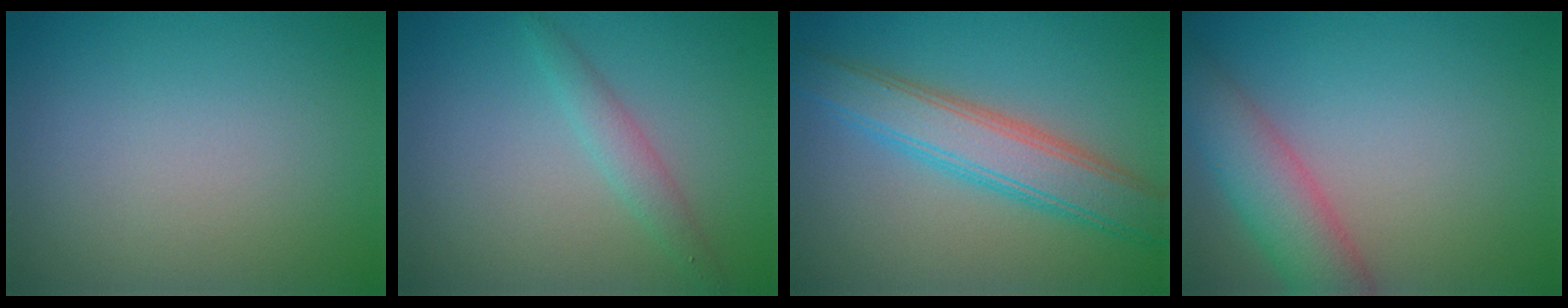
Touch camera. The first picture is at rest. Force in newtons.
{"total": 1.8, "press": 1.8, "slide": 0.1}
{"total": 5.6, "press": 5.6, "slide": 0.3}
{"total": 5.3, "press": 5.3, "slide": 0.4}